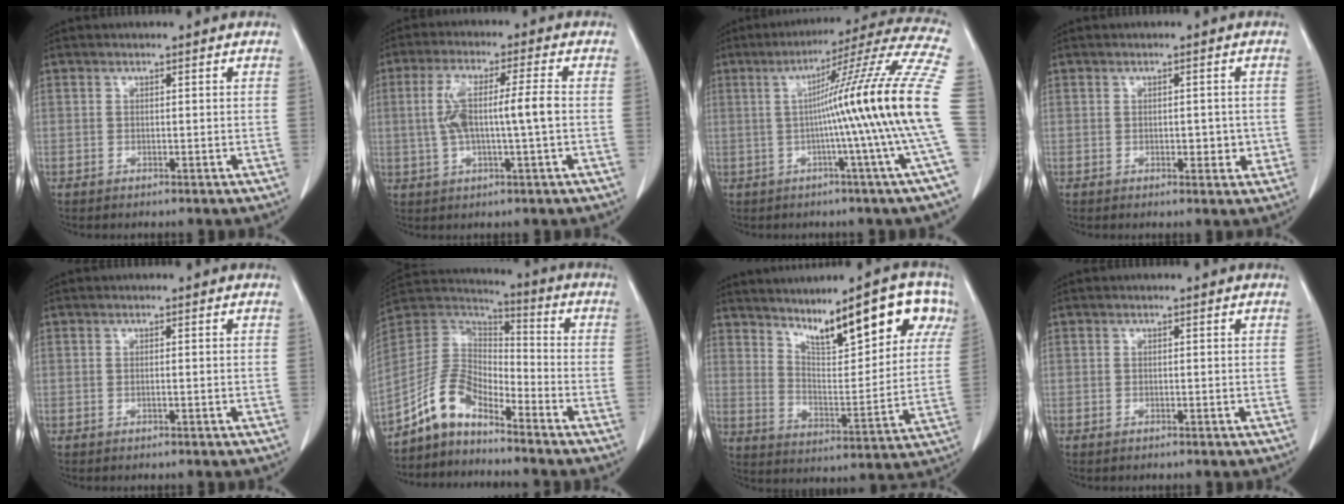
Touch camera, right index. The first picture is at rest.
{"total": 9.5, "force": [-0.1, 1.5, 9.4], "torque": [-0.183, 0.017, 0.000]}
{"total": 21.7, "force": [-1.0, -3.0, 21.4], "torque": [-0.238, 0.018, -0.033]}
{"total": 3.8, "force": [-0.5, 2.1, 3.2], "torque": [-0.044, 0.007, -0.001]}
{"total": 0.8, "force": [-0.2, 0.3, 0.7], "torque": [-0.022, 0.003, 0.000]}
{"total": 10.7, "force": [-8.0, 4.2, 5.8], "torque": [-0.130, 0.023, -0.159]}
{"total": 18.9, "force": [10.9, 4.6, 14.8], "torque": [-0.219, 0.021, 0.170]}
{"total": 0.7, "force": [-0.2, 0.5, 0.4], "torque": [-0.011, 0.002, -0.003]}